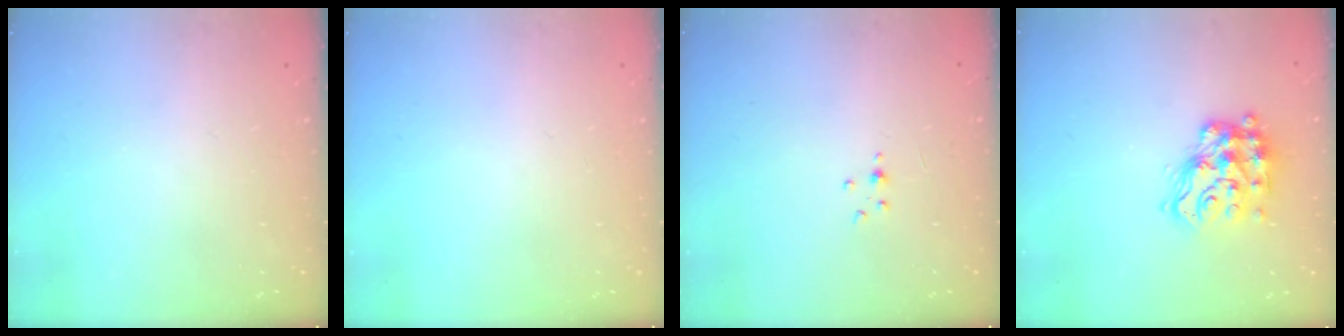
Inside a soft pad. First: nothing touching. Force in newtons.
{"total": 0.0}
{"total": 1.5, "press": 1.5, "slide": 0.2}
{"total": 15.2, "press": 15.2, "slide": 0.9}